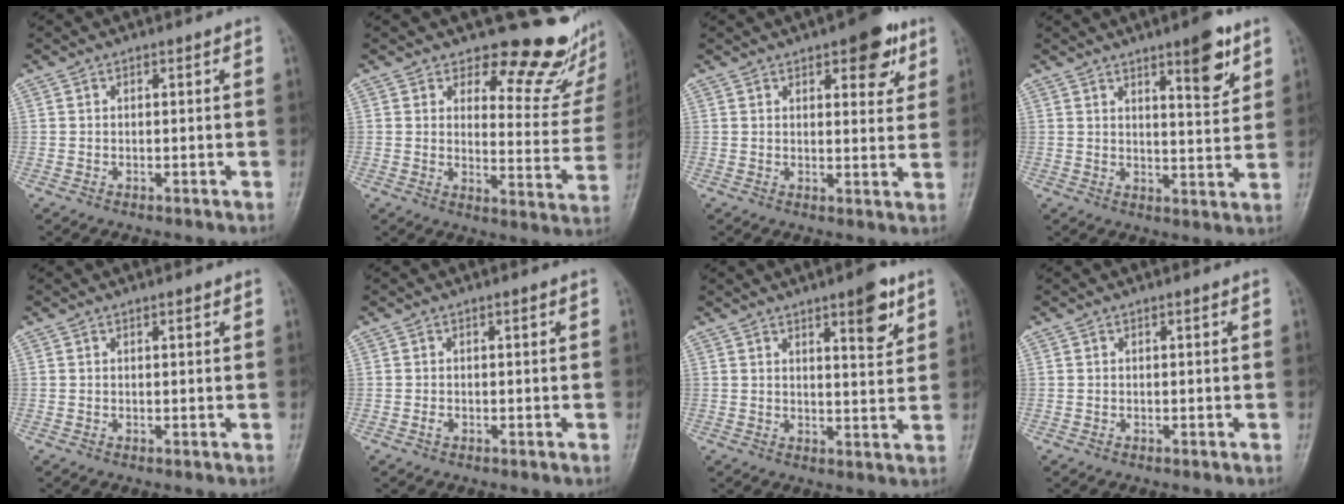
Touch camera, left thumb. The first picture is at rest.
{"total": 14.8, "force": [12.1, 6.1, 6.0], "torque": [-0.020, -0.107, 0.137]}
{"total": 8.6, "force": [4.6, 3.6, 6.2], "torque": [-0.053, -0.017, 0.055]}
{"total": 8.2, "force": [4.9, 2.2, 6.2], "torque": [-0.074, -0.031, 0.070]}
{"total": 0.9, "force": [0.5, 0.2, 0.6], "torque": [-0.009, -0.001, 0.007]}
{"total": 1.0, "force": [-0.1, 0.6, 0.8], "torque": [-0.010, 0.004, -0.001]}
{"total": 7.1, "force": [4.1, 2.0, 5.4], "torque": [-0.062, -0.023, 0.055]}
{"total": 0.0}